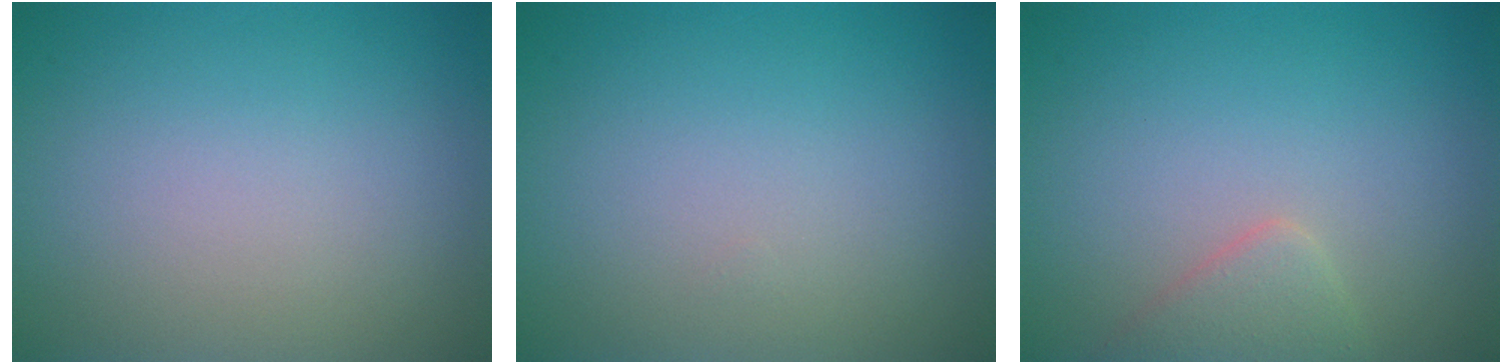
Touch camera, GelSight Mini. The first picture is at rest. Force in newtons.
{"total": 0.0}
{"total": 2.1, "press": 2.1, "slide": 0.2}